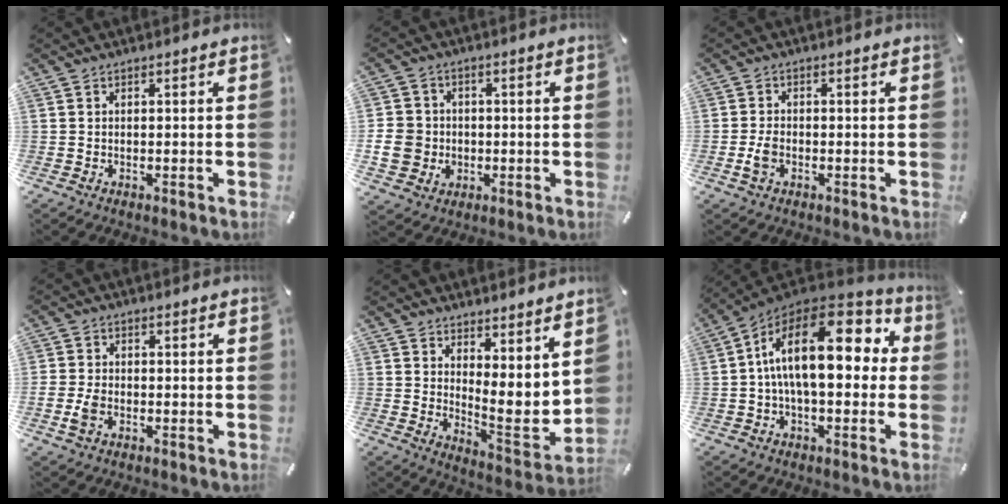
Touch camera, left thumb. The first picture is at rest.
{"total": 8.1, "force": [-0.9, 7.5, 3.0], "torque": [-0.072, 0.012, -0.015]}
{"total": 3.2, "force": [-0.9, 2.1, 2.2], "torque": [-0.053, 0.001, -0.018]}
{"total": 3.5, "force": [-1.1, 2.4, 2.2], "torque": [-0.053, 0.002, -0.022]}
{"total": 6.4, "force": [3.8, 2.9, 4.3], "torque": [-0.042, -0.067, 0.073]}
{"total": 20.9, "force": [3.3, 10.2, 17.9], "torque": [-0.319, -0.011, 0.052]}